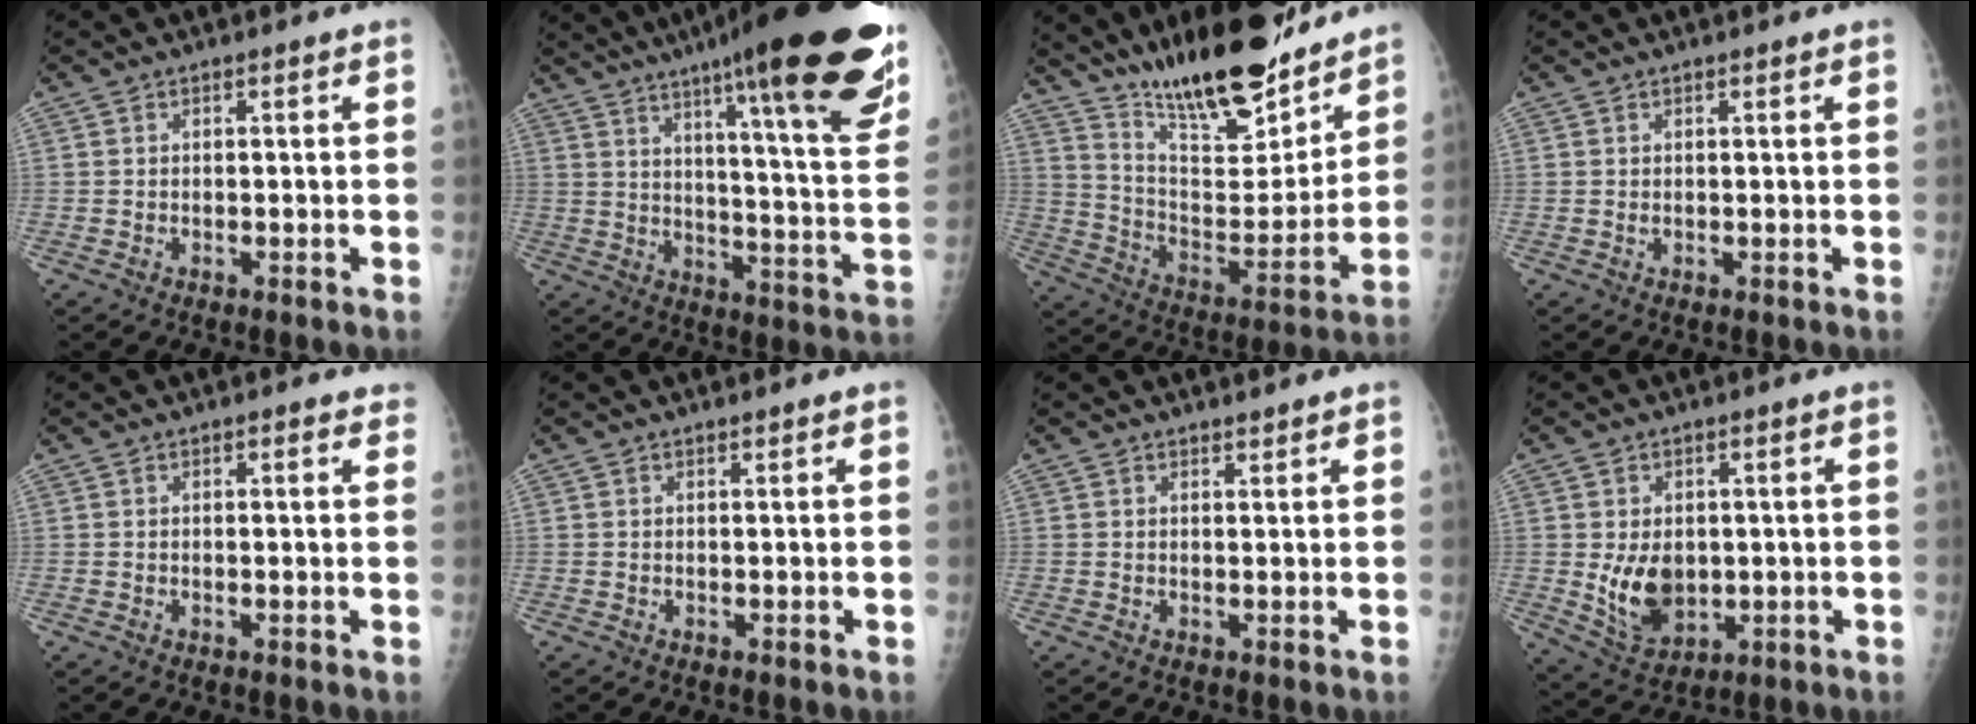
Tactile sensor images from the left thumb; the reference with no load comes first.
{"total": 31.8, "force": [20.4, 4.6, 23.9], "torque": [-0.272, -0.076, 0.283]}
{"total": 23.4, "force": [18.6, 6.8, 12.4], "torque": [-0.160, -0.098, 0.308]}
{"total": 0.8, "force": [0.6, 0.3, 0.5], "torque": [-0.008, -0.002, 0.010]}
{"total": 2.2, "force": [1.5, 0.8, 1.3], "torque": [0.000, 0.000, 0.014]}
{"total": 0.6, "force": [0.6, 0.1, 0.1], "torque": [-0.004, -0.004, 0.009]}
{"total": 1.4, "force": [1.3, 0.4, 0.4], "torque": [0.001, -0.010, 0.019]}
{"total": 8.6, "force": [0.2, 6.1, 6.0], "torque": [-0.080, -0.018, 0.023]}